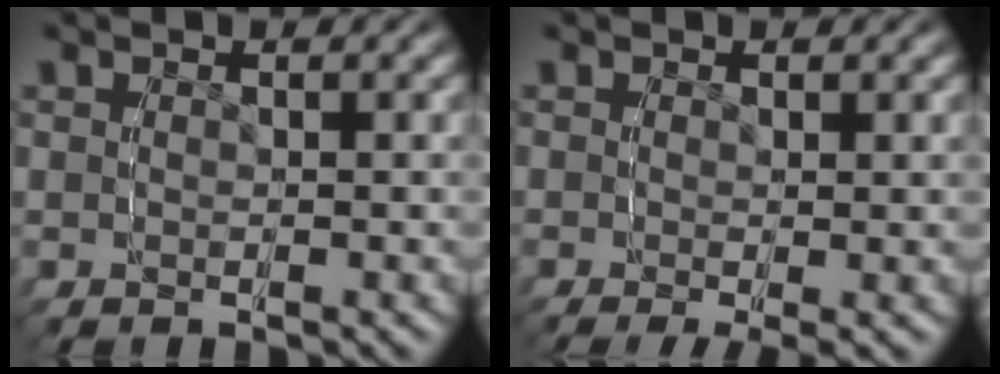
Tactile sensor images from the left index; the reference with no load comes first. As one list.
[{"total": 1.8, "force": [-0.9, -0.1, 1.5], "torque": [-0.019, -0.006, -0.010]}]